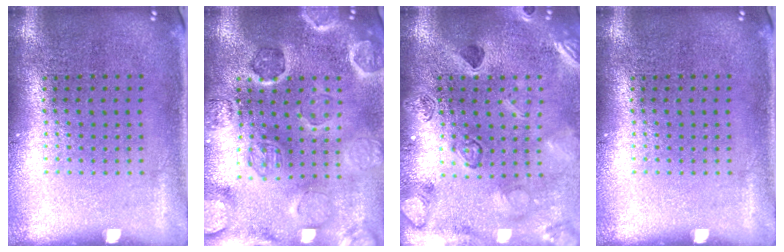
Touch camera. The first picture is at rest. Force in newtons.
{"total": 2.5, "press": 2.5, "slide": 0.4}
{"total": 2.3, "press": 2.3, "slide": 0.2}
{"total": 0.0}